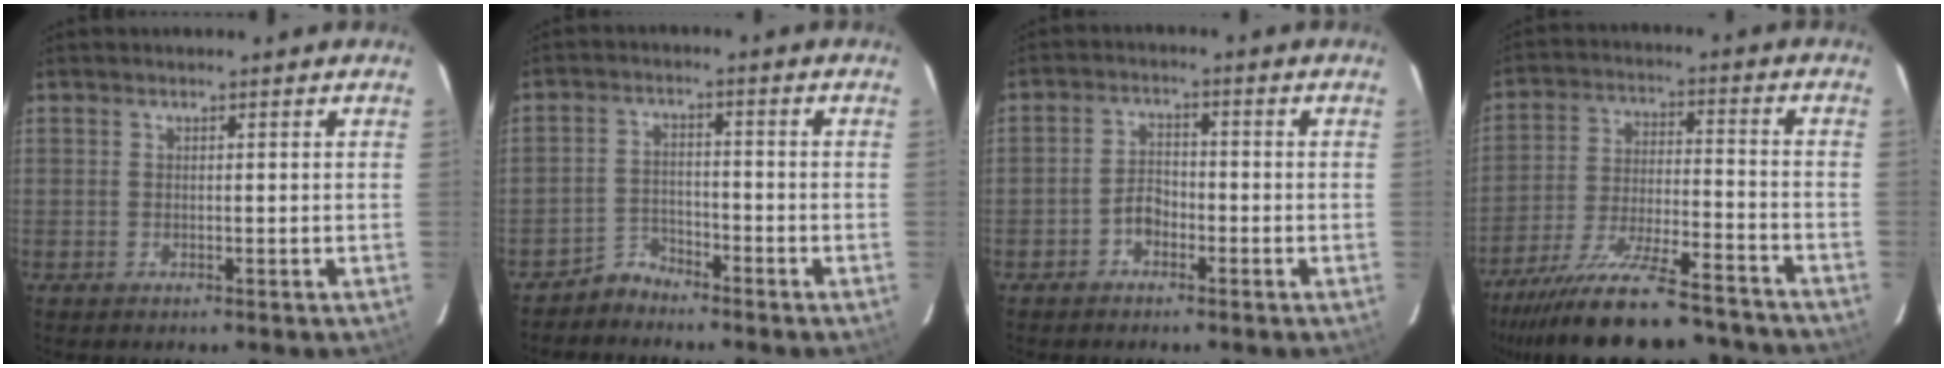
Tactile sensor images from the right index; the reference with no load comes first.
{"total": 3.8, "force": [-3.4, 1.6, -0.4], "torque": [0.006, 0.014, -0.062]}
{"total": 3.4, "force": [-2.0, 2.2, 1.6], "torque": [-0.034, 0.011, -0.034]}
{"total": 24.6, "force": [-21.2, 5.0, 11.4], "torque": [-0.212, -0.042, -0.315]}